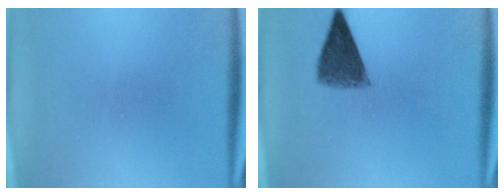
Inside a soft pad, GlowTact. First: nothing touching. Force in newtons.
{"total": 6.7}